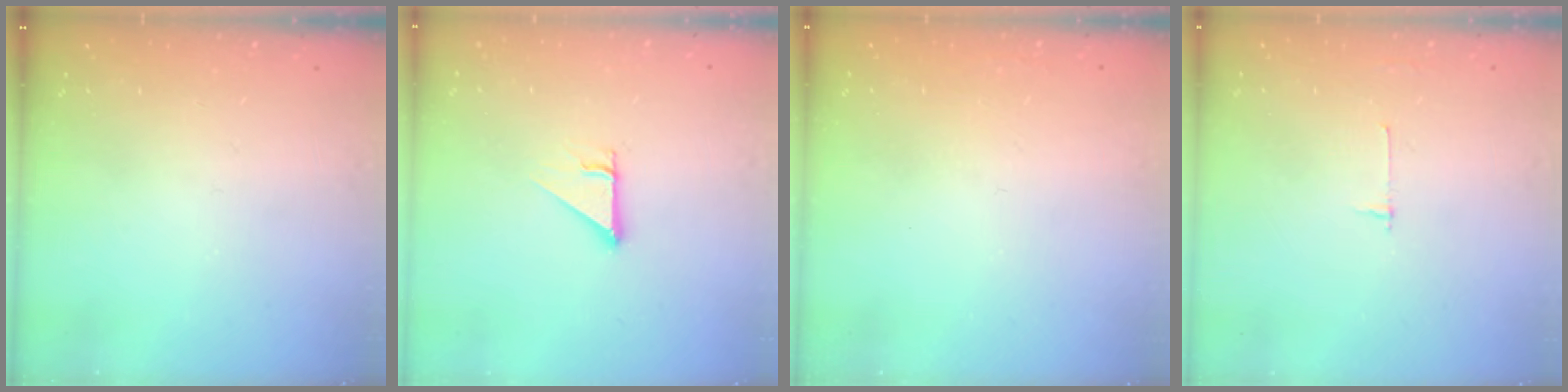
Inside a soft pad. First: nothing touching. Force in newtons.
{"total": 2.5, "press": 2.5, "slide": 0.2}
{"total": 1.6, "press": 1.6, "slide": 0.1}
{"total": 2.7, "press": 2.7, "slide": 0.3}